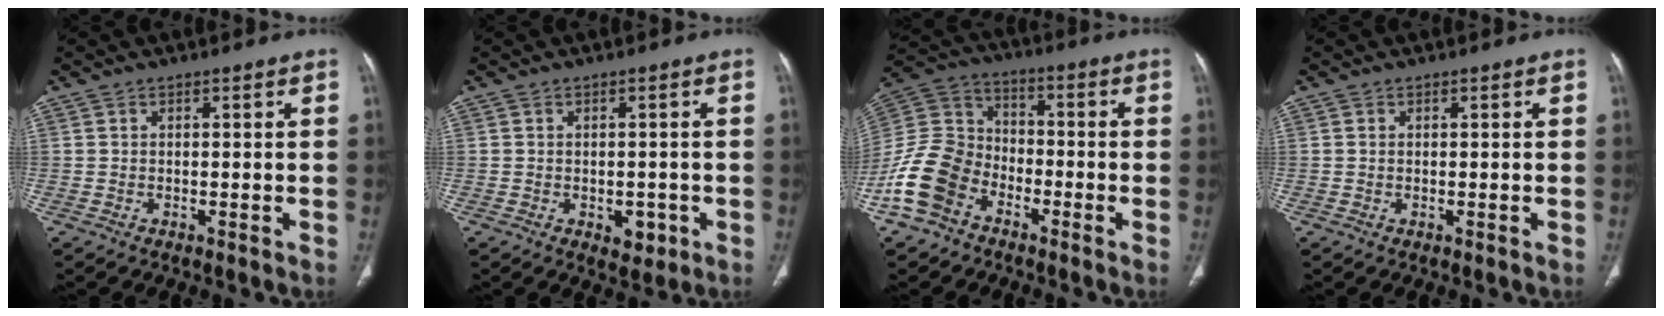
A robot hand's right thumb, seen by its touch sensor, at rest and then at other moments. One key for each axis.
{"total": 3.4, "fx": -1.1, "fy": 2.3, "fz": 2.3, "tx": -0.010, "ty": 0.003, "tz": -0.007}
{"total": 13.6, "fx": -7.1, "fy": 9.7, "fz": 6.4, "tx": -0.124, "ty": 0.054, "tz": -0.148}
{"total": 0.0}